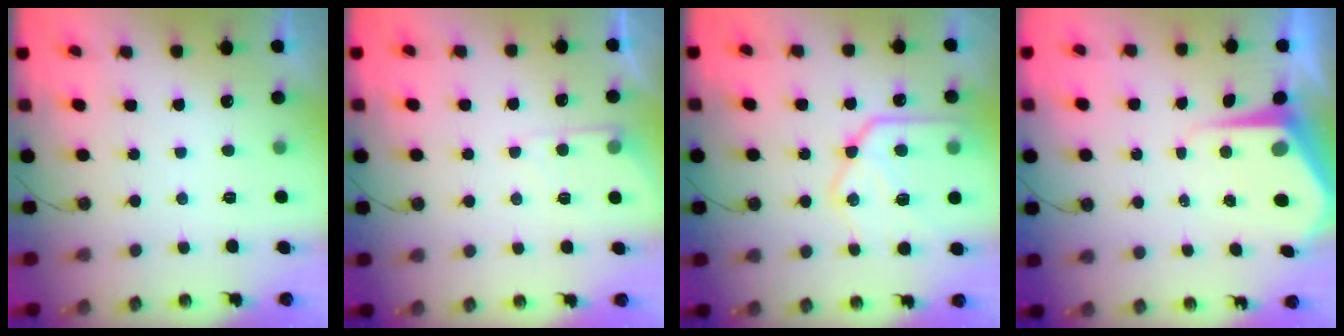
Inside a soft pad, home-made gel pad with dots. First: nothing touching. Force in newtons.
{"total": 5.5, "press": 5.5, "slide": 0.7}
{"total": 18.3, "press": 18.2, "slide": 1.7}
{"total": 7.9, "press": 7.9, "slide": 0.9}